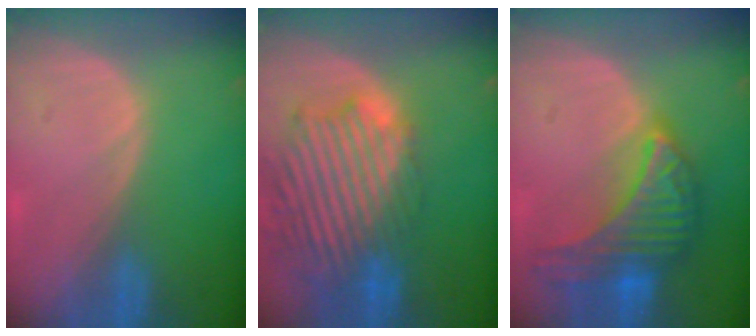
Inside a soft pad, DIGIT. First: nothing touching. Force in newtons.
{"total": 13.9, "press": 11.9, "slide": 7.2}
{"total": 10.0, "press": 10.0, "slide": 0.5}